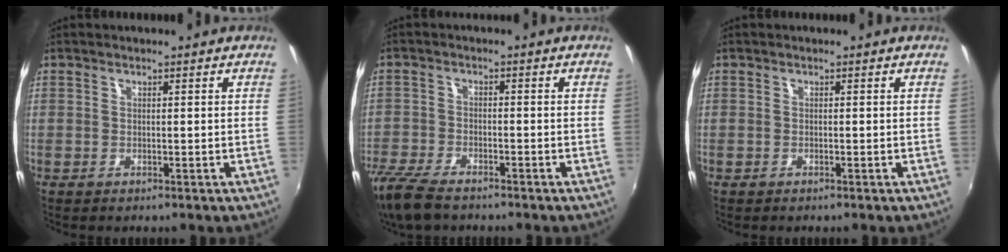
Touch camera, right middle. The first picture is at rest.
{"total": 10.7, "force": [-8.5, 3.7, 5.4], "torque": [-0.146, -0.035, -0.163]}
{"total": 0.0}